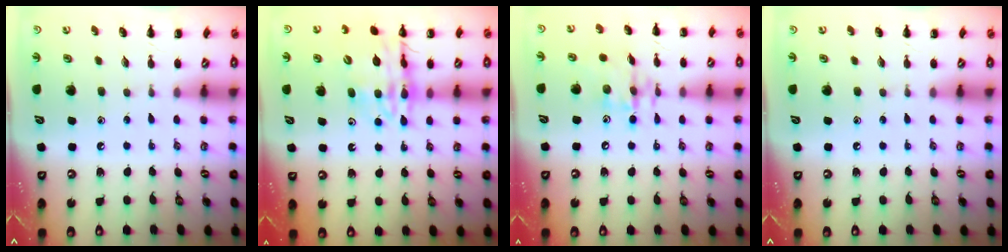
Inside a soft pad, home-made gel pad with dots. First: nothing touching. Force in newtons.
{"total": 16.3, "press": 16.0, "slide": 3.1}
{"total": 11.4, "press": 11.4, "slide": 1.4}
{"total": 0.0}